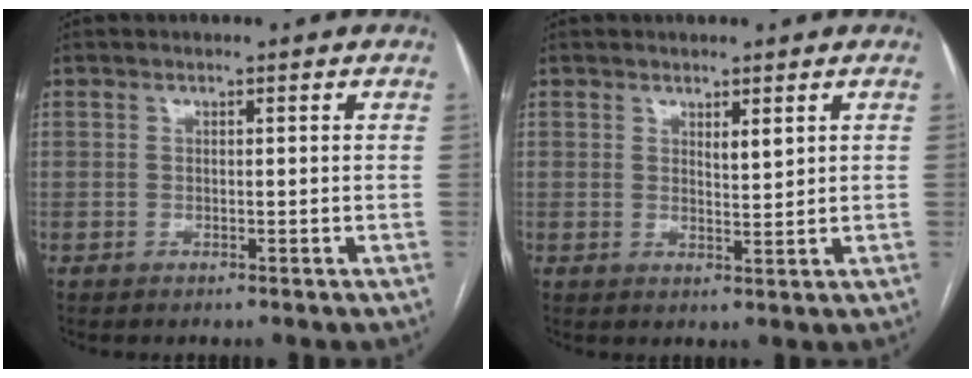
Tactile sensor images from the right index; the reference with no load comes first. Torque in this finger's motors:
{"motor_torque": [0.23, 0.09, 0.03, 0.01]}